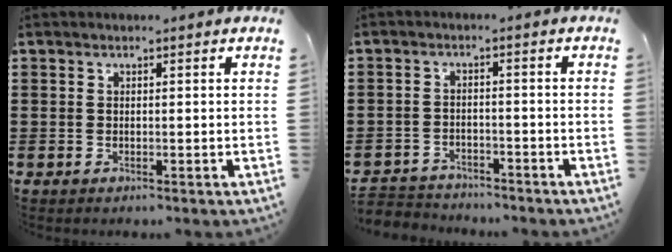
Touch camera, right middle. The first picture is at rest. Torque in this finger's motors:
{"motor_torque": [0.82, 0.72, -0.72, -0.21]}